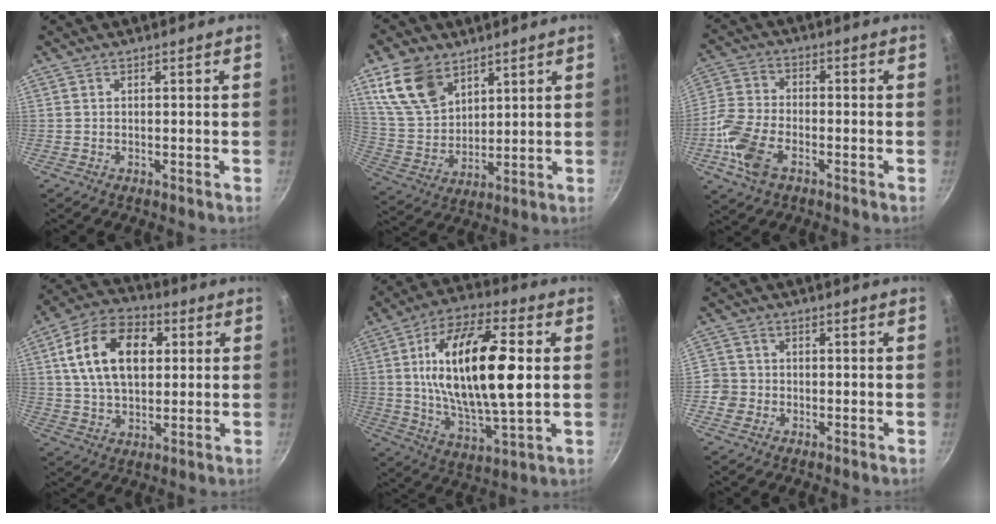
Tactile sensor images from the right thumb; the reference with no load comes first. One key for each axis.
{"total": 13.2, "fx": 7.5, "fy": 8.4, "fz": 6.8, "tx": -0.110, "ty": -0.030, "tz": 0.160}
{"total": 11.8, "fx": -4.7, "fy": 6.8, "fz": 8.4, "tx": -0.172, "ty": 0.024, "tz": -0.105}
{"total": 17.1, "fx": 4.0, "fy": 11.0, "fz": 12.5, "tx": -0.193, "ty": 0.009, "tz": 0.058}
{"total": 22.8, "fx": 3.0, "fy": 8.9, "fz": 20.7, "tx": -0.364, "ty": -0.001, "tz": 0.047}
{"total": 4.1, "fx": -1.4, "fy": 3.7, "fz": 0.8, "tx": 0.005, "ty": 0.018, "tz": -0.030}